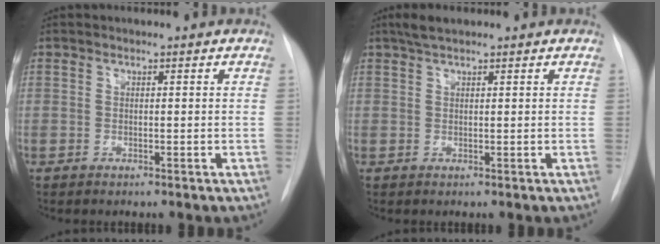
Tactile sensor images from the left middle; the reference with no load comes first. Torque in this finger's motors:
{"motor_torque": [0.11, -0.10, -0.03, 0.00]}